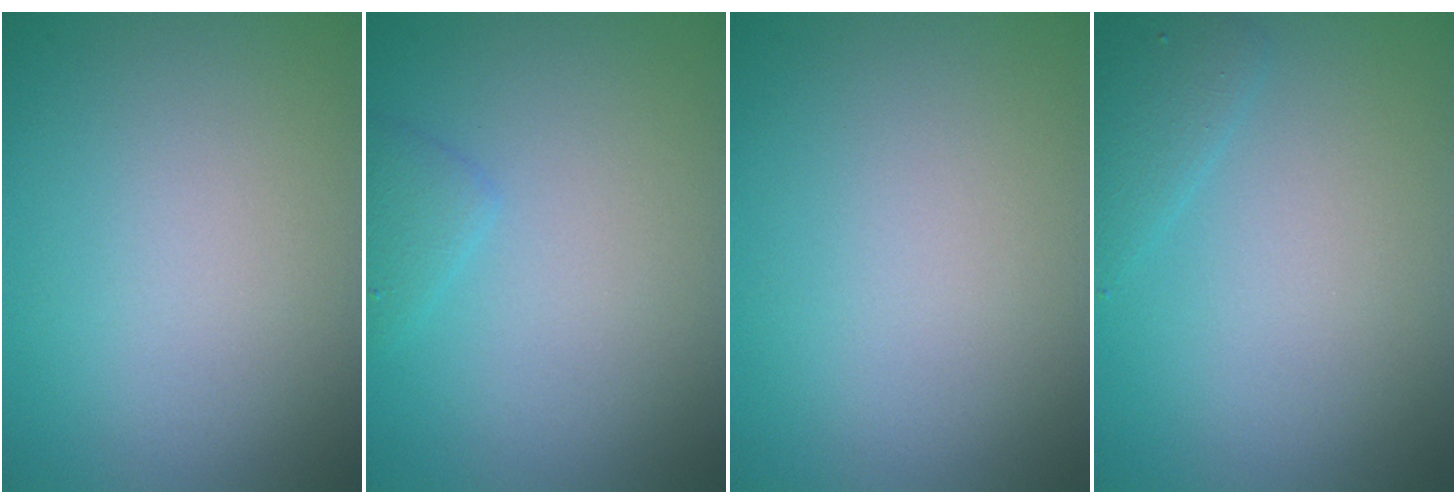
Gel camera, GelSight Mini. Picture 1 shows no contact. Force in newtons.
{"total": 1.2, "press": 1.2, "slide": 0.0}
{"total": 0.0}
{"total": 1.4, "press": 1.4, "slide": 0.1}